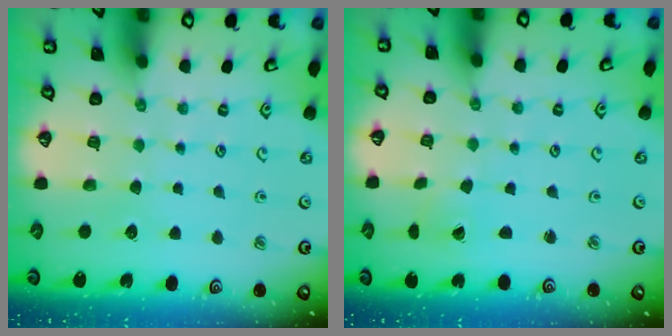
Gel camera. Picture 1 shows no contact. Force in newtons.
{"total": 1.5, "press": 1.5, "slide": 0.1}